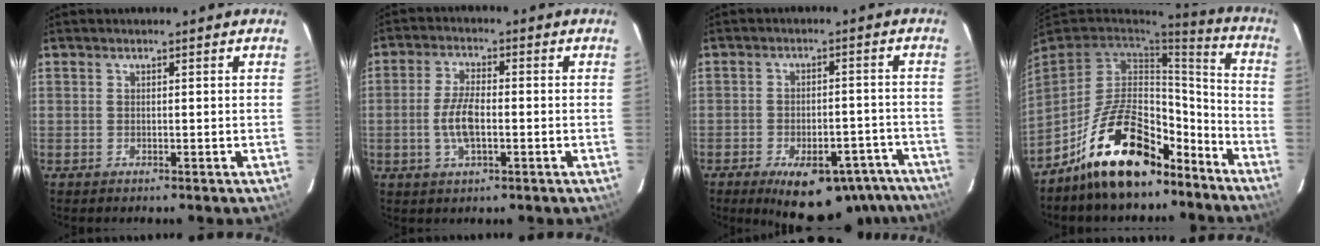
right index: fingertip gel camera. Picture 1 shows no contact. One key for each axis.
{"total": 6.4, "fx": -1.4, "fy": 2.4, "fz": 5.8, "tx": -0.121, "ty": 0.002, "tz": -0.027}
{"total": 18.6, "fx": -14.0, "fy": 7.9, "fz": 9.2, "tx": -0.140, "ty": 0.013, "tz": -0.159}
{"total": 20.2, "fx": -13.7, "fy": 9.5, "fz": 11.5, "tx": -0.217, "ty": 0.038, "tz": -0.207}